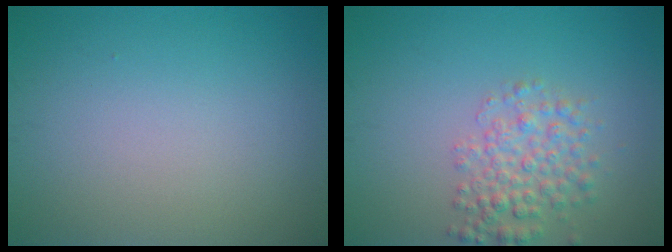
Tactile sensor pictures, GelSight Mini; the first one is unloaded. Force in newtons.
{"total": 3.5, "press": 3.5, "slide": 0.1}